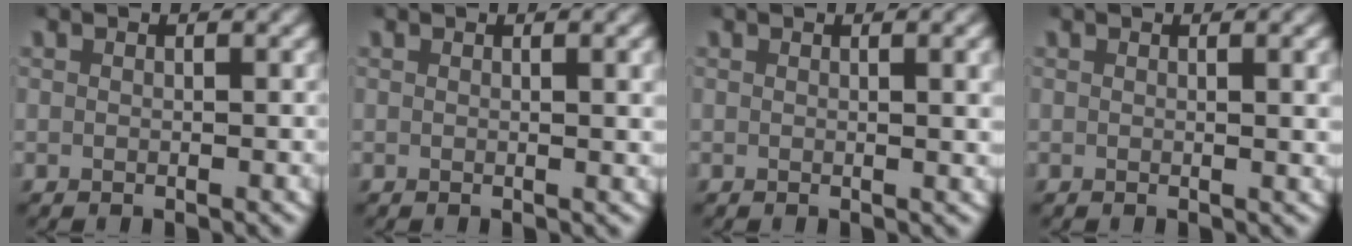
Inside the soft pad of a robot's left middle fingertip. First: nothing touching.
{"total": 1.4, "force": [0.6, 0.0, 1.2], "torque": [-0.013, 0.004, 0.008]}
{"total": 1.7, "force": [0.7, 0.1, 1.5], "torque": [-0.015, 0.004, 0.009]}
{"total": 1.3, "force": [0.6, 0.0, 1.2], "torque": [-0.013, 0.003, 0.008]}